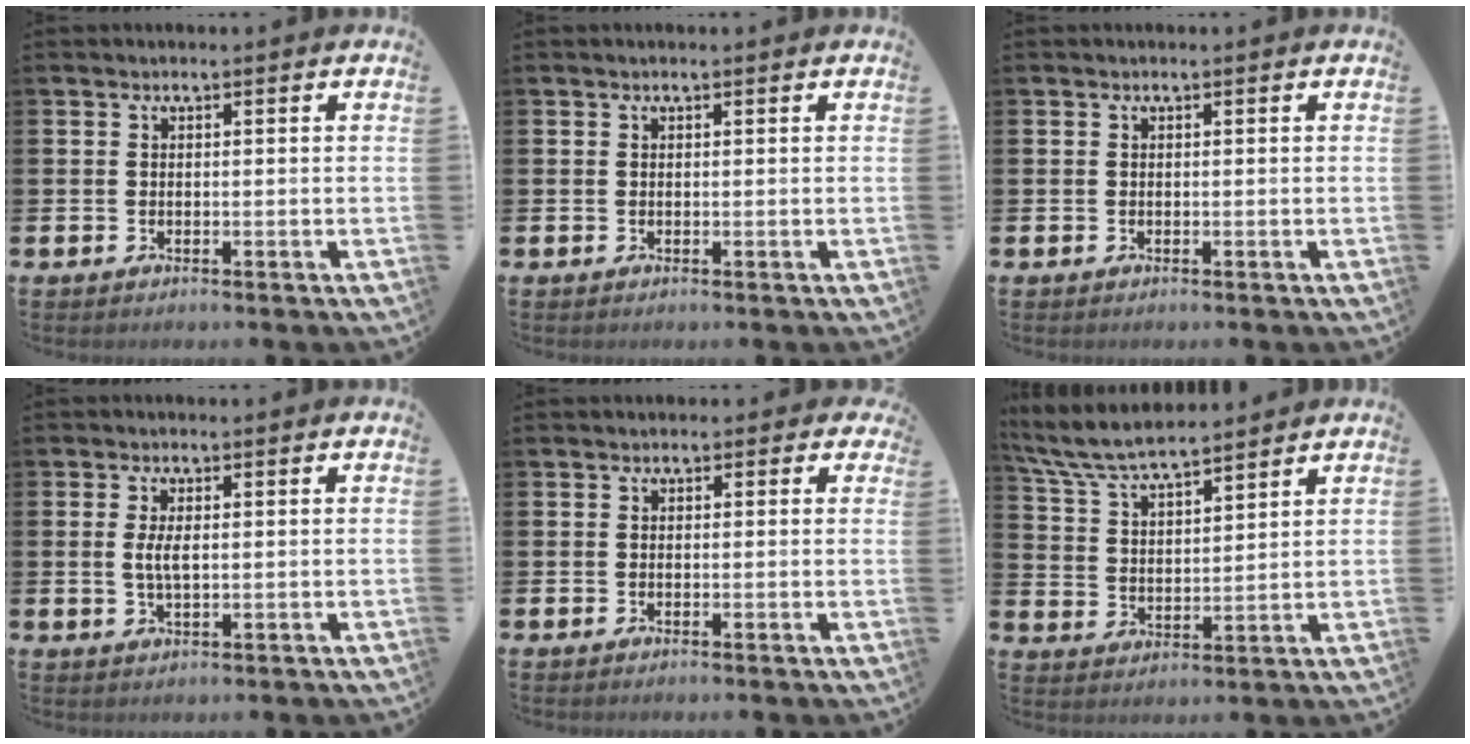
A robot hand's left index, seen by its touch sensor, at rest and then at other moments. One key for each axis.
{"total": 0.0}
{"total": 0.0}
{"total": 2.8, "fx": 0.3, "fy": 1.1, "fz": 2.6, "tx": -0.051, "ty": 0.005, "tz": 0.003}
{"total": 0.7, "fx": 0.0, "fy": 0.7, "fz": 0.3, "tx": -0.002, "ty": 0.010, "tz": -0.003}
{"total": 7.4, "fx": 6.9, "fy": 1.1, "fz": 2.2, "tx": -0.071, "ty": -0.033, "tz": 0.125}